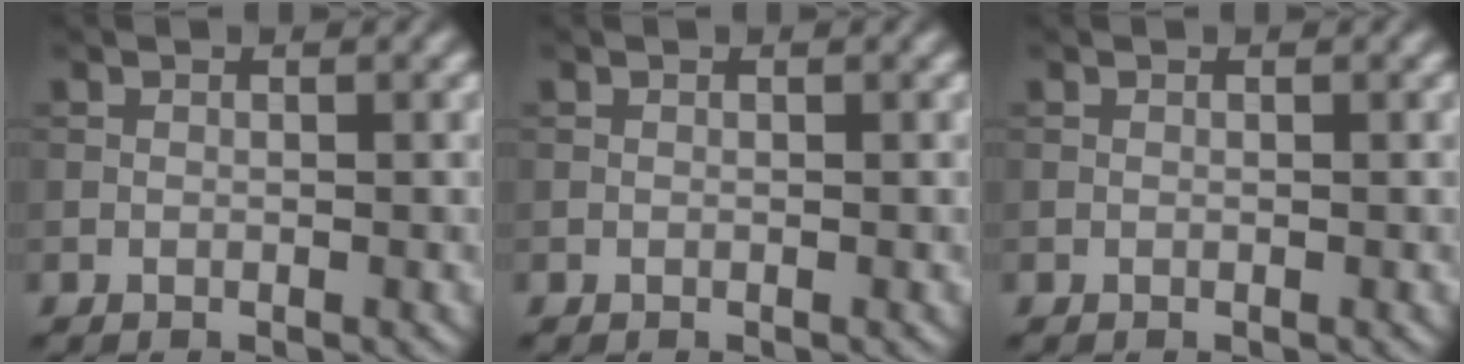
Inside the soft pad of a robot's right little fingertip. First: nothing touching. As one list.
[{"total": 0.0}, {"total": 0.0}]